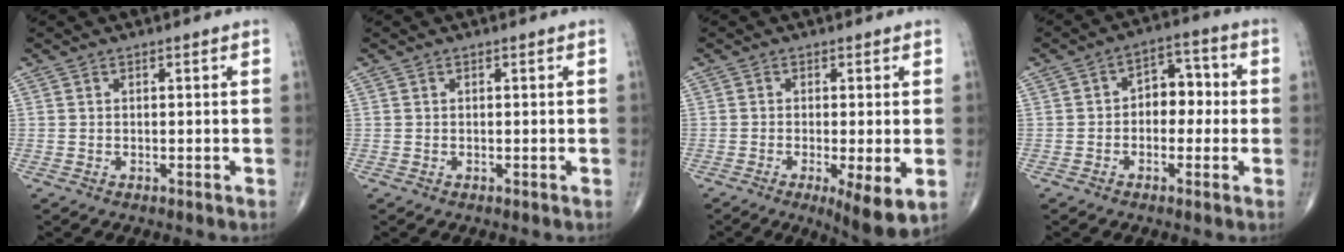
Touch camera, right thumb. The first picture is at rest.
{"total": 0.0}
{"total": 7.6, "force": [-2.1, 1.7, 7.1], "torque": [-0.111, -0.022, -0.033]}
{"total": 7.1, "force": [-0.2, 4.9, 5.2], "torque": [-0.037, 0.029, -0.015]}